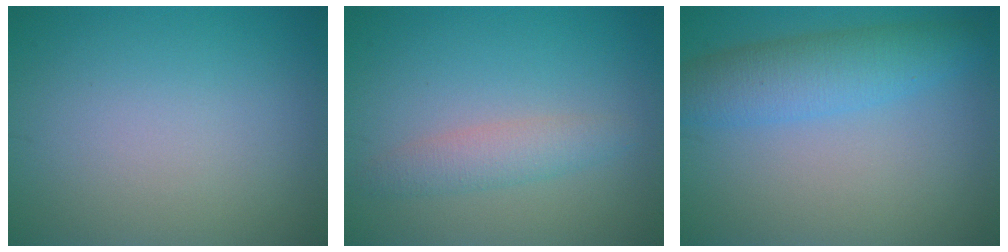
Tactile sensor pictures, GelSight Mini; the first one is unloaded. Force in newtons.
{"total": 2.4, "press": 2.4, "slide": 0.0}
{"total": 4.7, "press": 4.7, "slide": 0.1}